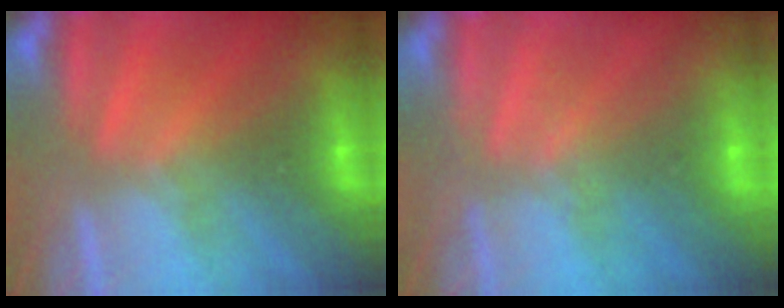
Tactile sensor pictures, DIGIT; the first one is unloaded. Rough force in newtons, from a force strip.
{"total": 1.8}